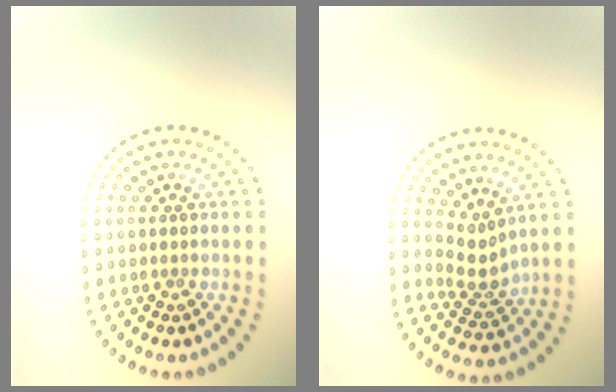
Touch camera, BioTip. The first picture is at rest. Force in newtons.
{"total": 2.3, "press": 1.5, "slide": 1.7}